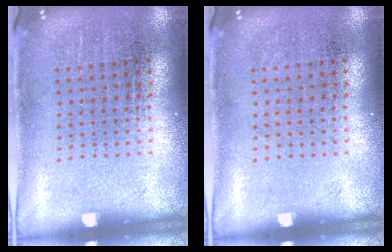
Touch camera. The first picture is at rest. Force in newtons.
{"total": 0.0}